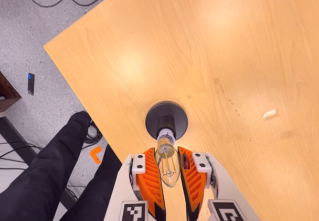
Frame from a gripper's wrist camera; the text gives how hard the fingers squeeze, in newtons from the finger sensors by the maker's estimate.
{"total": 20.9, "left": 24.8, "right": 17.0}